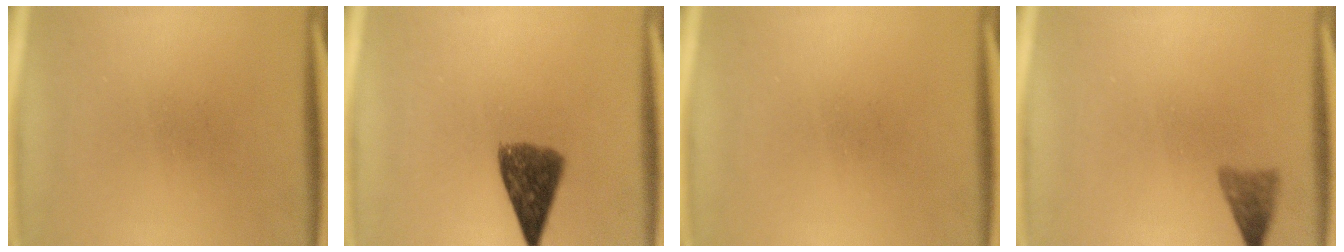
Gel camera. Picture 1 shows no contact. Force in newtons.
{"total": 7.6}
{"total": 0.0}
{"total": 2.4}